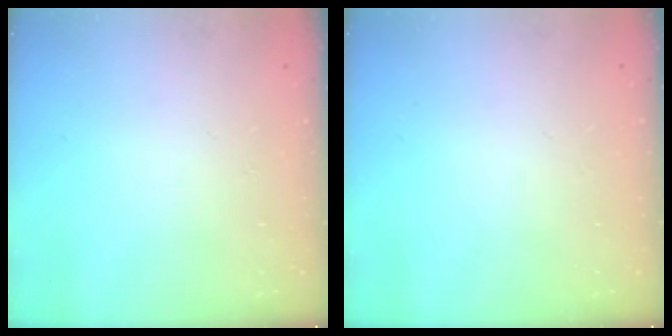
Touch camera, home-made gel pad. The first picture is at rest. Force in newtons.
{"total": 0.0}